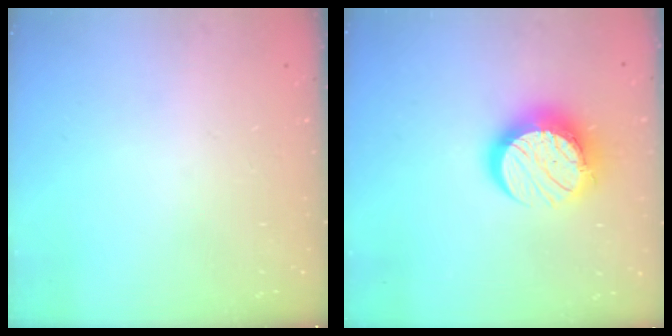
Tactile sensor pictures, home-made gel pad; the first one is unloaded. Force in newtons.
{"total": 14.5, "press": 14.5, "slide": 1.1}